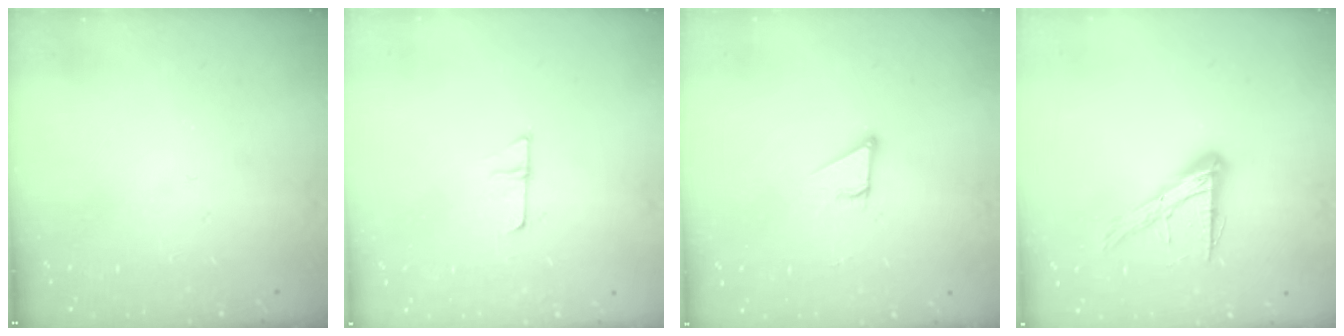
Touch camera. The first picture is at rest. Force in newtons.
{"total": 5.7, "press": 5.6, "slide": 0.6}
{"total": 2.8, "press": 2.8, "slide": 0.2}
{"total": 12.0, "press": 12.0, "slide": 0.9}